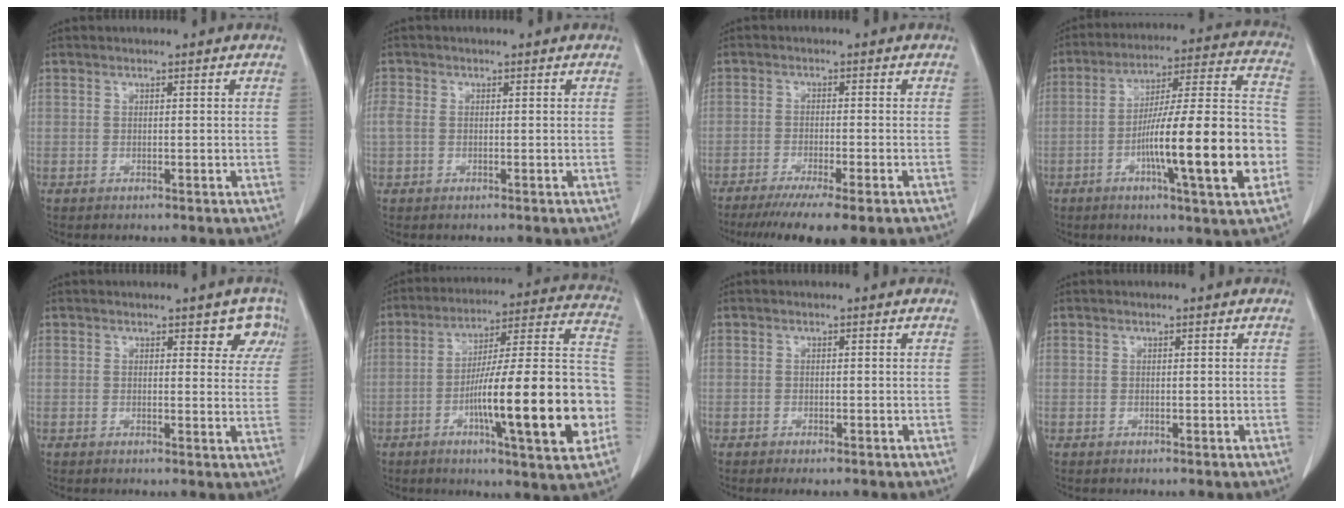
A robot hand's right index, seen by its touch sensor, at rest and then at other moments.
{"total": 2.7, "force": [-0.1, 2.0, 1.8], "torque": [-0.065, 0.017, 0.001]}
{"total": 11.2, "force": [-8.6, 0.9, 7.1], "torque": [-0.093, -0.023, -0.128]}
{"total": 20.5, "force": [-5.8, 1.2, 19.7], "torque": [-0.285, 0.010, -0.089]}
{"total": 4.2, "force": [2.6, 2.2, 2.6], "torque": [-0.006, 0.002, 0.021]}
{"total": 22.3, "force": [-6.2, 2.0, 21.4], "torque": [-0.291, 0.012, -0.090]}
{"total": 1.4, "force": [-1.0, 0.4, 0.9], "torque": [-0.016, -0.004, -0.009]}
{"total": 0.0}